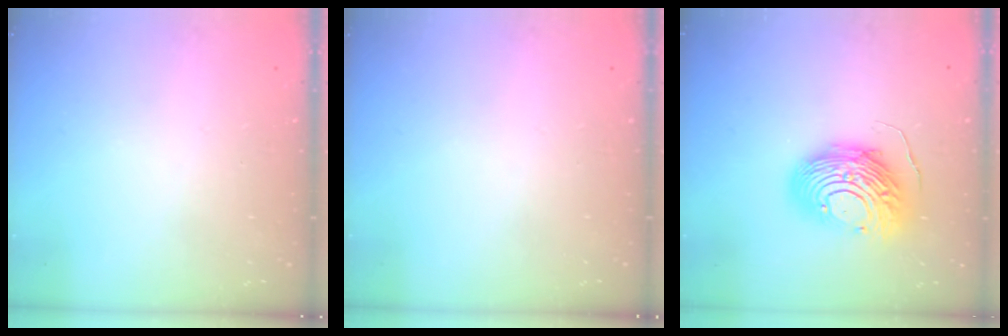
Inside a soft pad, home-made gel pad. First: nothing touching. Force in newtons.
{"total": 0.0}
{"total": 14.0, "press": 14.0, "slide": 1.3}